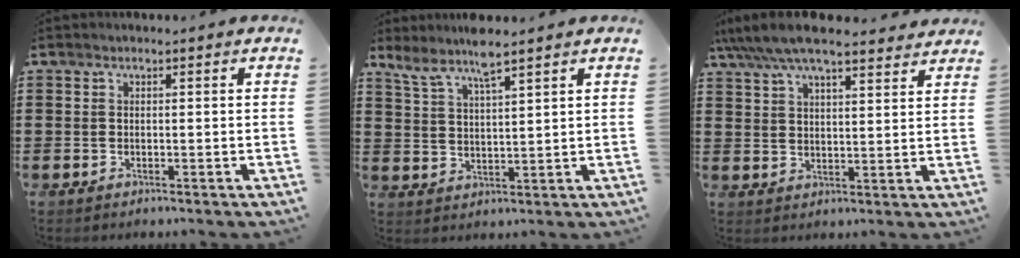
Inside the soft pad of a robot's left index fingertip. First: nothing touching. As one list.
[{"total": 5.8, "force": [4.5, 0.5, 3.5], "torque": [-0.084, -0.010, 0.079]}, {"total": 6.5, "force": [5.8, 1.0, 2.8], "torque": [-0.073, -0.020, 0.103]}]